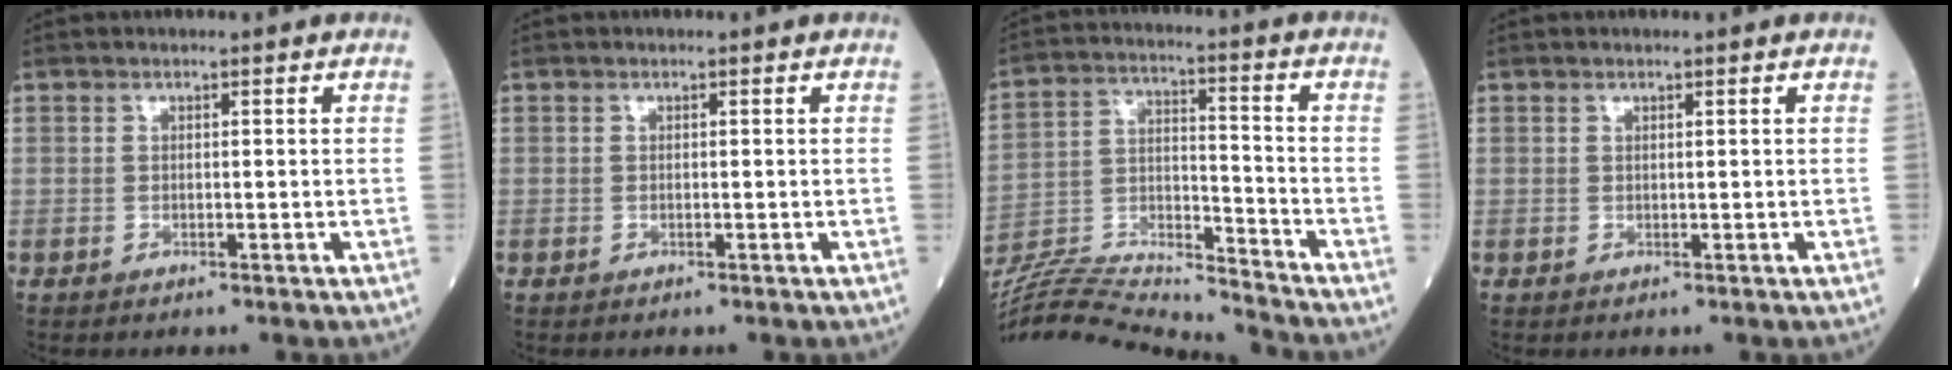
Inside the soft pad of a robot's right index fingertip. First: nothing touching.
{"total": 0.0}
{"total": 18.9, "force": [-18.3, -0.7, 4.6], "torque": [-0.091, 0.014, -0.306]}
{"total": 0.0}